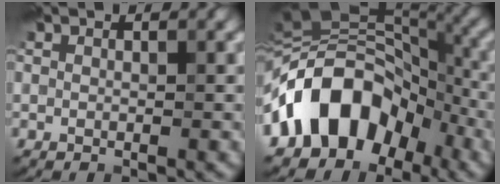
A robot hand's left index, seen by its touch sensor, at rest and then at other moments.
{"total": 12.0, "force": [-5.1, 8.1, 7.4], "torque": [-0.112, 0.027, -0.105]}